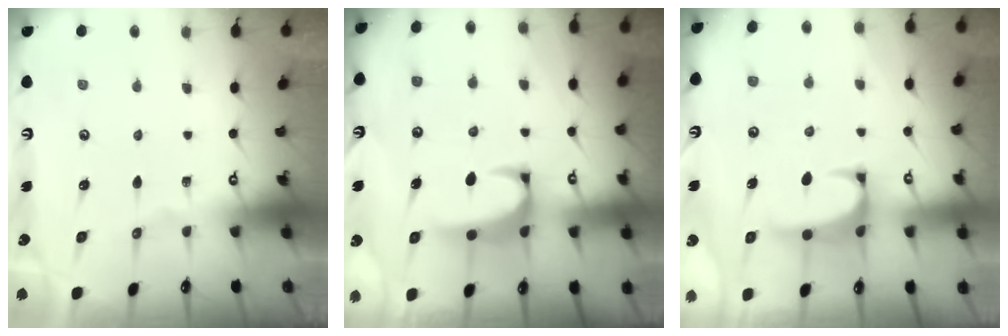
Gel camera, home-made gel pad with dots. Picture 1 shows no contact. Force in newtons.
{"total": 2.5, "press": 2.3, "slide": 1.0}
{"total": 1.6, "press": 1.3, "slide": 0.8}